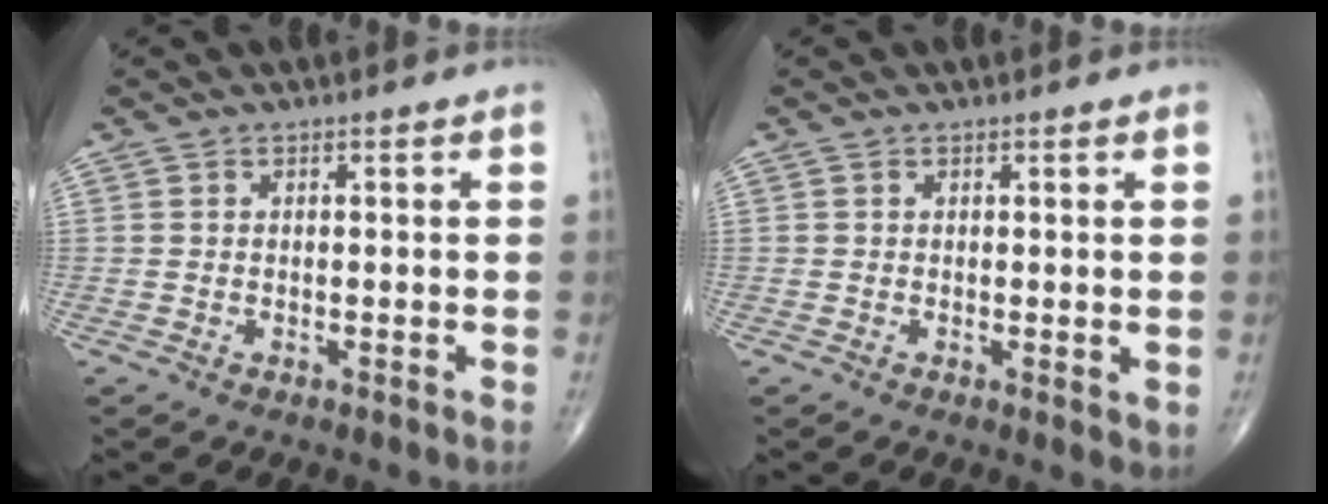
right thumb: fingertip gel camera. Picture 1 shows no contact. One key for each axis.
{"total": 1.7, "fx": 0.2, "fy": 0.8, "fz": 1.5, "tx": -0.021, "ty": -0.008, "tz": 0.001}